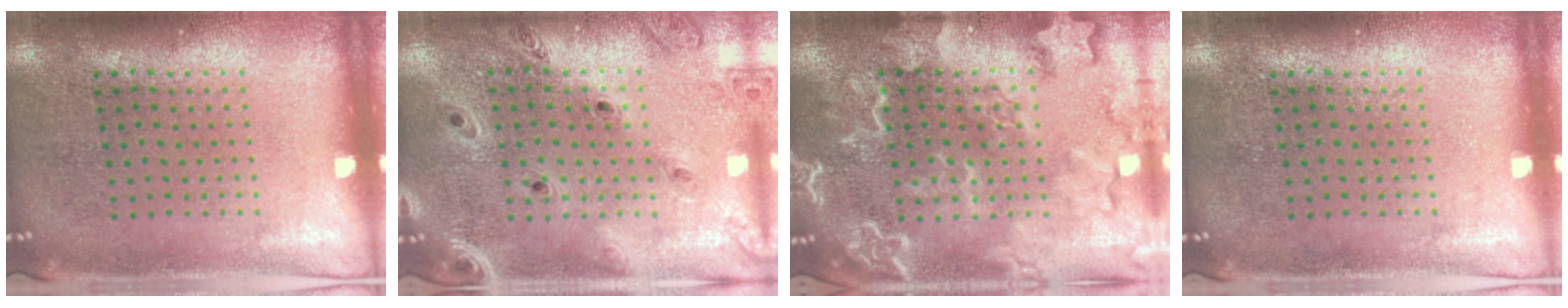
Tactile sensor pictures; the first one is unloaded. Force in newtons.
{"total": 1.3, "press": 1.3, "slide": 0.2}
{"total": 3.3, "press": 3.3, "slide": 0.4}
{"total": 0.0}